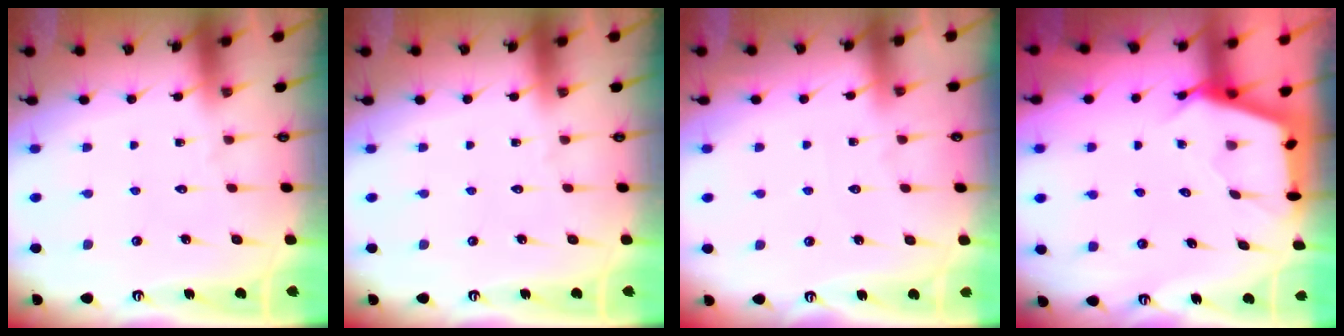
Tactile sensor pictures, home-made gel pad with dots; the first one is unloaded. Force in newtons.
{"total": 0.0}
{"total": 2.2, "press": 2.2, "slide": 0.2}
{"total": 2.7, "press": 2.7, "slide": 0.3}